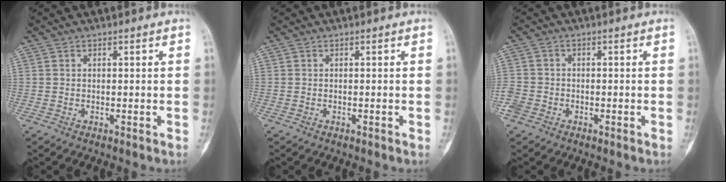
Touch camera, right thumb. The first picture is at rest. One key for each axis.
{"total": 0.0}
{"total": 3.9, "fx": -2.0, "fy": 3.1, "fz": 1.2, "tx": -0.019, "ty": 0.014, "tz": -0.041}